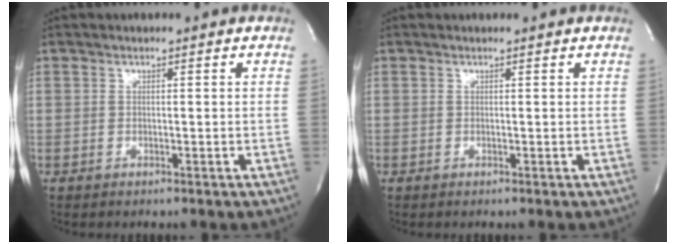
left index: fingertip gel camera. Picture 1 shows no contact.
{"total": 0.6, "force": [0.6, 0.0, 0.1], "torque": [-0.004, 0.000, 0.005]}